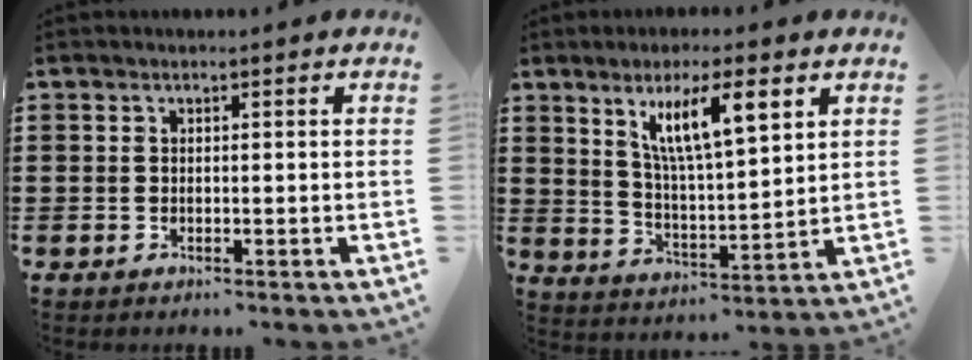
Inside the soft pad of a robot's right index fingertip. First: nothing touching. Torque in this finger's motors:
{"motor_torque": [0.51, 0.20, 0.39, 0.21]}